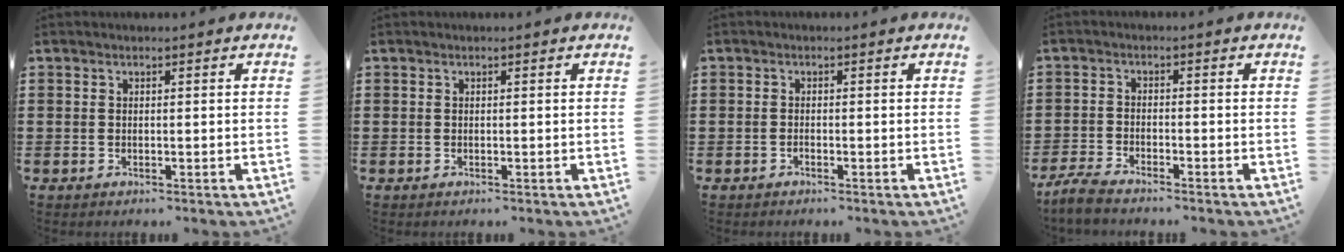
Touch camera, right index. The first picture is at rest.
{"total": 0.0}
{"total": 0.5, "force": [-0.5, 0.3, 0.0], "torque": [-0.001, 0.002, -0.010]}
{"total": 3.1, "force": [-3.0, 0.1, 0.9], "torque": [-0.033, -0.001, -0.065]}